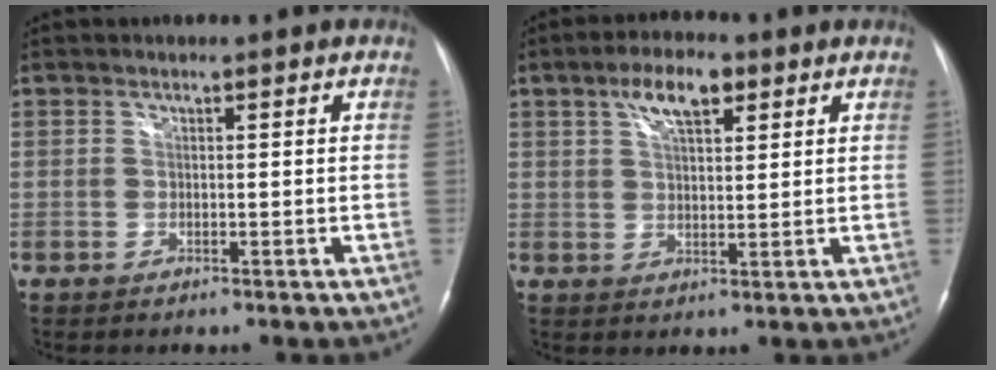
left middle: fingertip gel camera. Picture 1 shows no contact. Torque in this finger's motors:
{"motor_torque": [0.43, 0.13, -0.05, 0.02]}